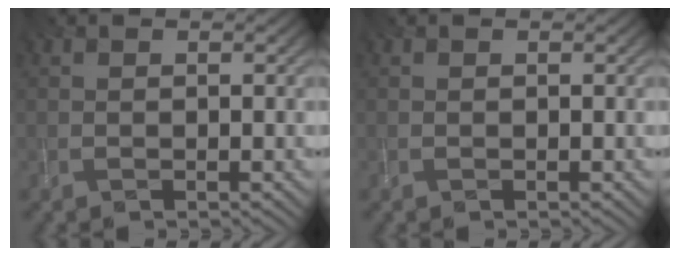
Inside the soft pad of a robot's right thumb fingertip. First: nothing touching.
{"total": 0.0}